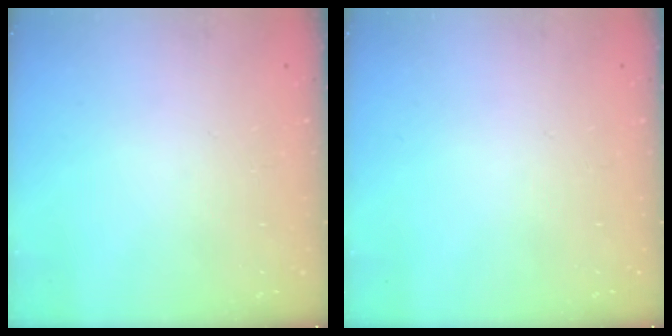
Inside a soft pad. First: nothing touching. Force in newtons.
{"total": 0.0}